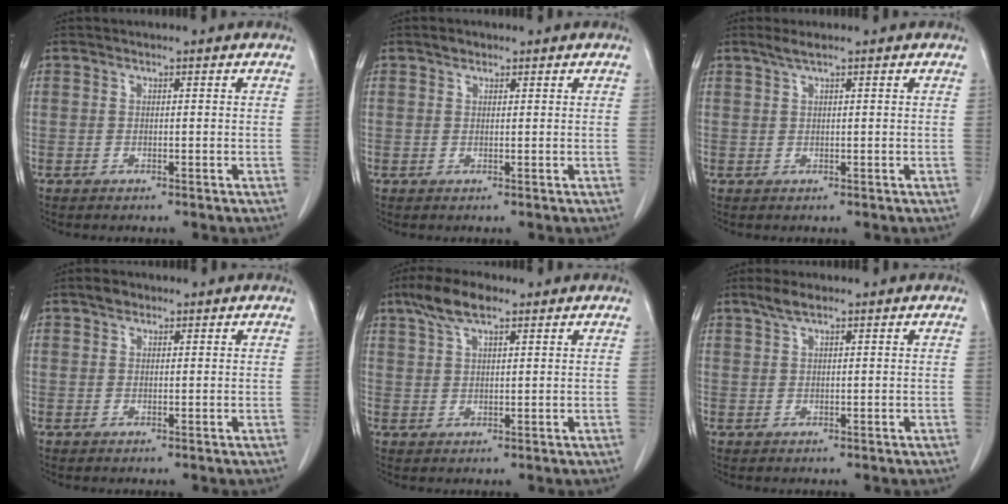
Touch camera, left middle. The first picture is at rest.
{"total": 1.1, "force": [0.8, 0.7, 0.4], "torque": [-0.009, 0.001, 0.012]}
{"total": 1.7, "force": [1.2, -0.1, 1.2], "torque": [-0.029, 0.006, 0.026]}
{"total": 1.7, "force": [1.2, 1.0, 0.6], "torque": [-0.015, 0.005, 0.018]}
{"total": 6.3, "force": [4.2, 1.7, 4.3], "torque": [-0.094, 0.016, 0.080]}
{"total": 2.5, "force": [1.9, 0.5, 1.6], "torque": [-0.040, 0.007, 0.037]}